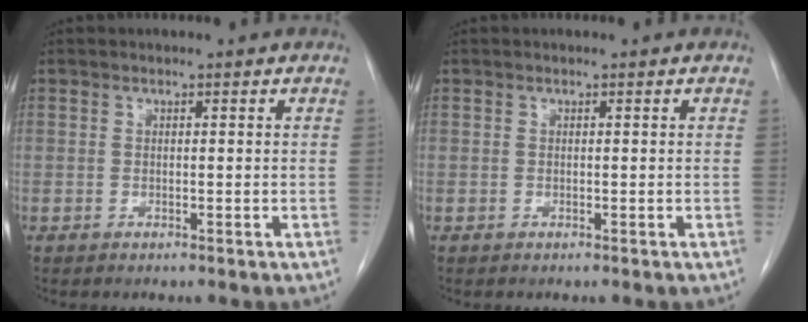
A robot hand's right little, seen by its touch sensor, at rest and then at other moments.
{"total": 0.0}